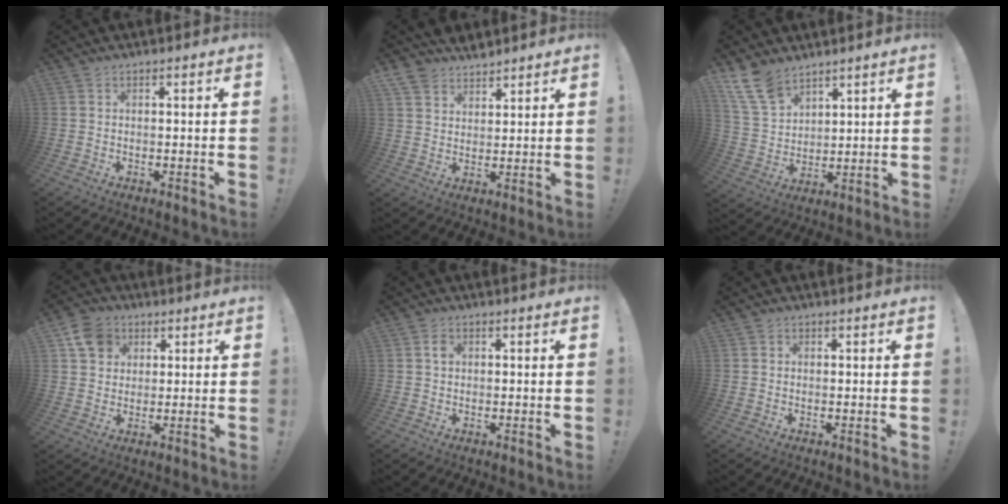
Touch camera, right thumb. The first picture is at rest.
{"total": 6.5, "force": [5.7, 3.1, 0.5], "torque": [-0.018, -0.038, 0.112]}
{"total": 13.5, "force": [9.5, 8.1, 5.2], "torque": [-0.109, -0.047, 0.188]}
{"total": 9.2, "force": [4.0, 7.7, 3.2], "torque": [-0.048, -0.014, 0.080]}
{"total": 2.2, "force": [0.5, 1.9, 1.1], "torque": [-0.003, -0.004, 0.004]}
{"total": 0.8, "force": [0.1, 0.8, 0.2], "torque": [0.000, 0.001, 0.001]}